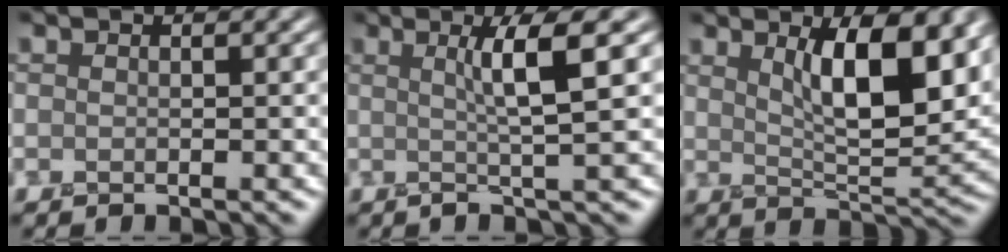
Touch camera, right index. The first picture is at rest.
{"total": 4.4, "force": [1.1, 0.4, 4.2], "torque": [-0.062, 0.007, 0.011]}
{"total": 7.5, "force": [3.0, 2.2, 6.5], "torque": [-0.101, -0.006, 0.052]}